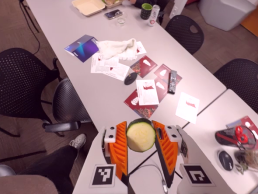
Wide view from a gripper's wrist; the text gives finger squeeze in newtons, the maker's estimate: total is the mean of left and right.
{"total": 12.5, "left": 12.8, "right": 12.3}